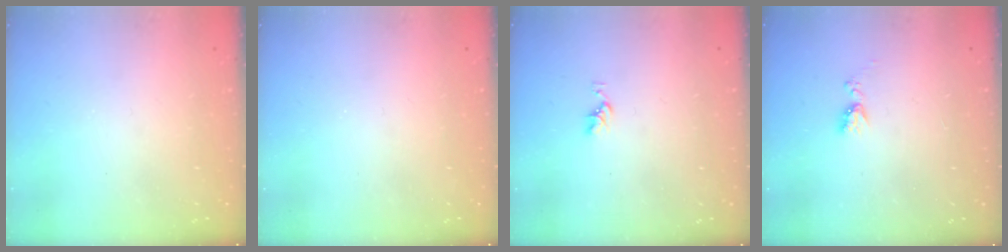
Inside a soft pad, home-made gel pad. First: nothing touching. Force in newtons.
{"total": 0.0}
{"total": 2.4, "press": 2.4, "slide": 0.4}
{"total": 5.8, "press": 5.8, "slide": 0.7}